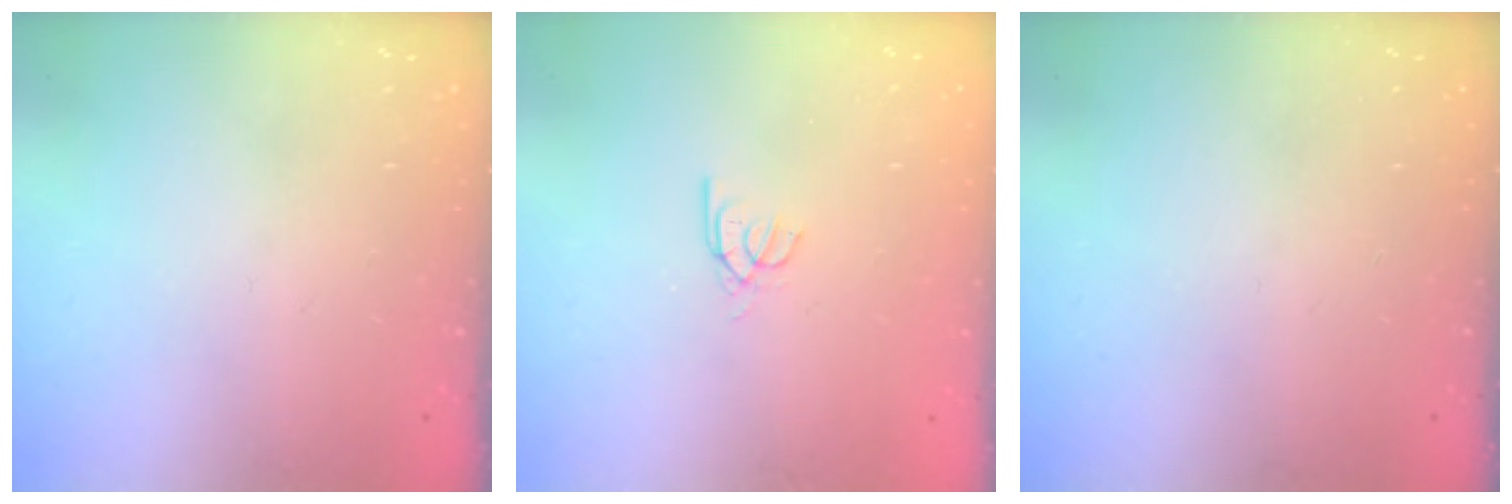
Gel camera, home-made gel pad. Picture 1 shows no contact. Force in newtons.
{"total": 2.6, "press": 2.6, "slide": 0.2}
{"total": 0.0}